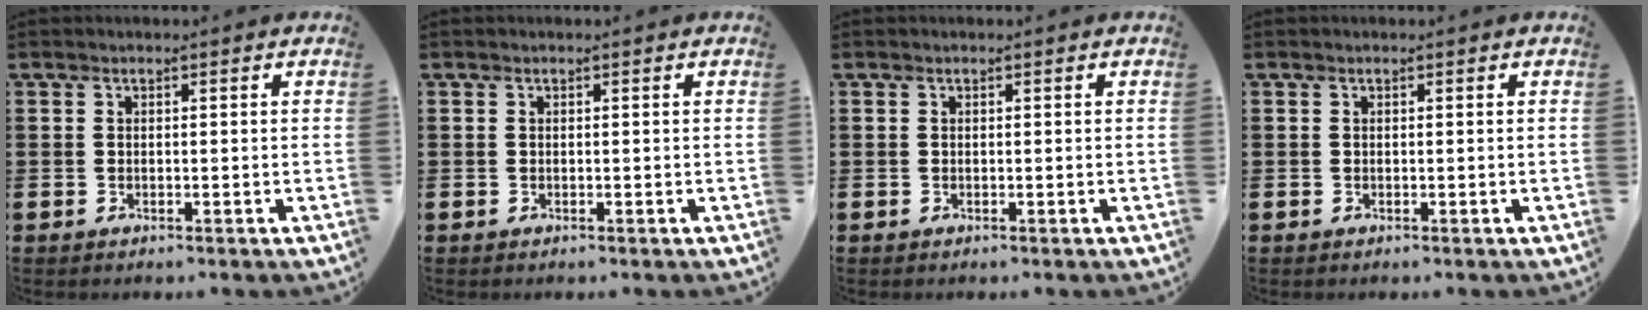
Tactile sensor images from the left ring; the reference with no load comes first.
{"total": 0.0}
{"total": 0.0}
{"total": 0.0}